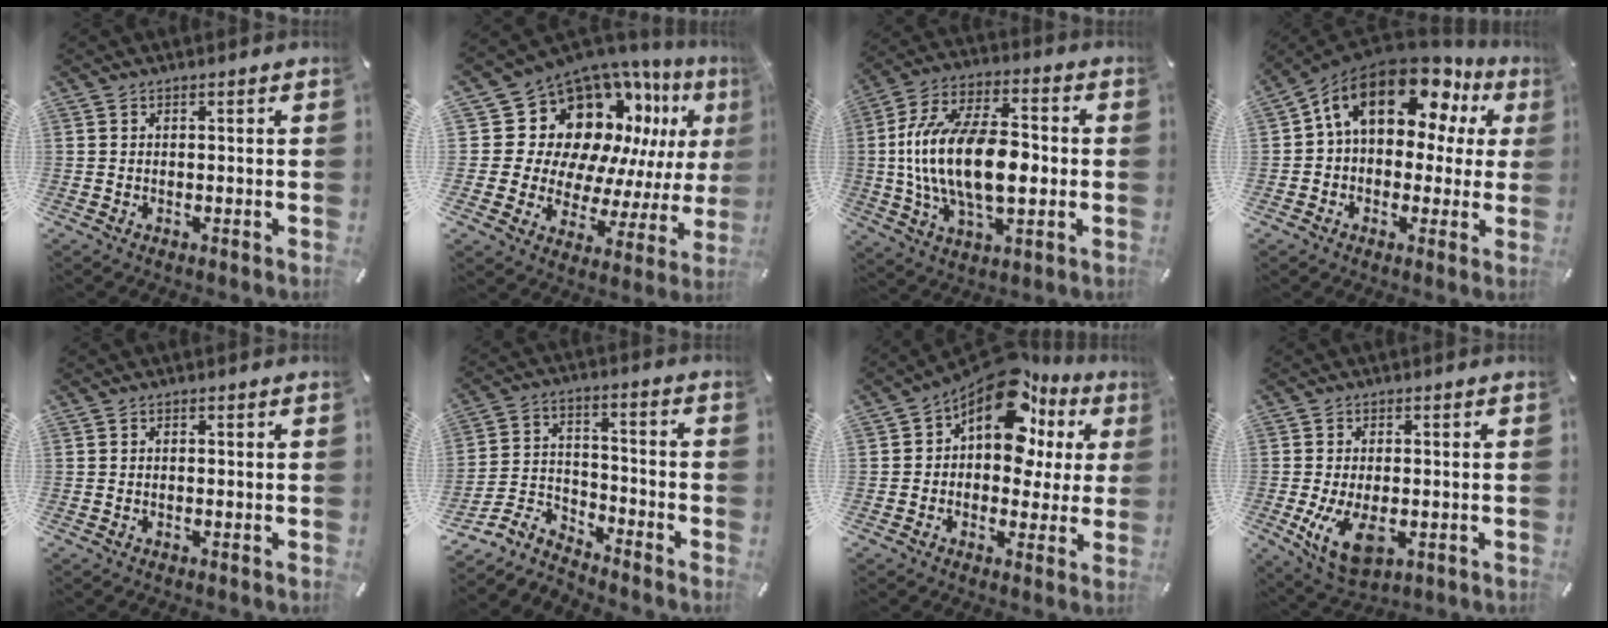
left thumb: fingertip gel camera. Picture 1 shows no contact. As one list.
[{"total": 17.5, "force": [9.4, 12.5, 7.9], "torque": [-0.126, -0.111, 0.186]}, {"total": 20.0, "force": [-1.4, 10.8, 16.7], "torque": [-0.351, 0.005, -0.026]}, {"total": 18.2, "force": [8.1, 11.3, 11.7], "torque": [-0.192, -0.038, 0.140]}, {"total": 0.0}, {"total": 9.4, "force": [-7.9, 4.3, 2.6], "torque": [-0.042, 0.033, -0.150]}, {"total": 17.3, "force": [8.9, 9.9, 11.1], "torque": [-0.168, -0.059, 0.157]}, {"total": 8.9, "force": [-1.8, 5.1, 7.1], "torque": [-0.142, -0.014, -0.030]}]